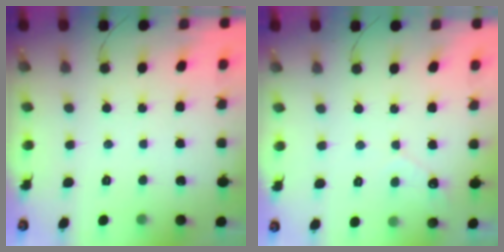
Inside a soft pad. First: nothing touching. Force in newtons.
{"total": 2.8, "press": 2.8, "slide": 0.1}